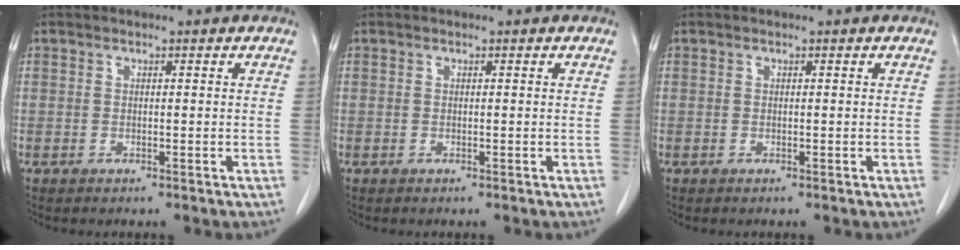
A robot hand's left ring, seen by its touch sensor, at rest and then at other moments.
{"total": 0.0}
{"total": 0.0}